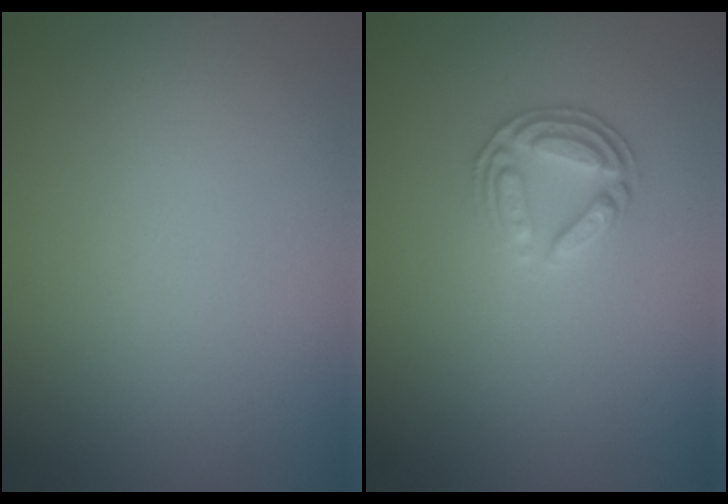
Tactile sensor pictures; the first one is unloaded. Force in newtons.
{"total": 2.7, "press": 2.6, "slide": 0.9}